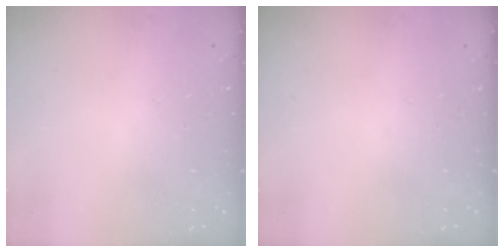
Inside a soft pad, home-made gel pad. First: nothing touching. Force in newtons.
{"total": 0.0}